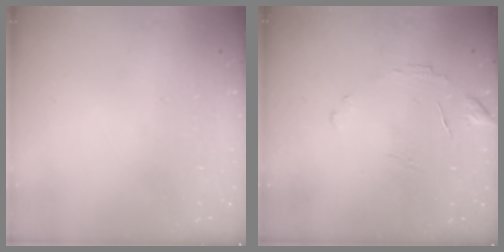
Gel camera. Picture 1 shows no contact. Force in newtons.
{"total": 8.4, "press": 8.3, "slide": 0.5}